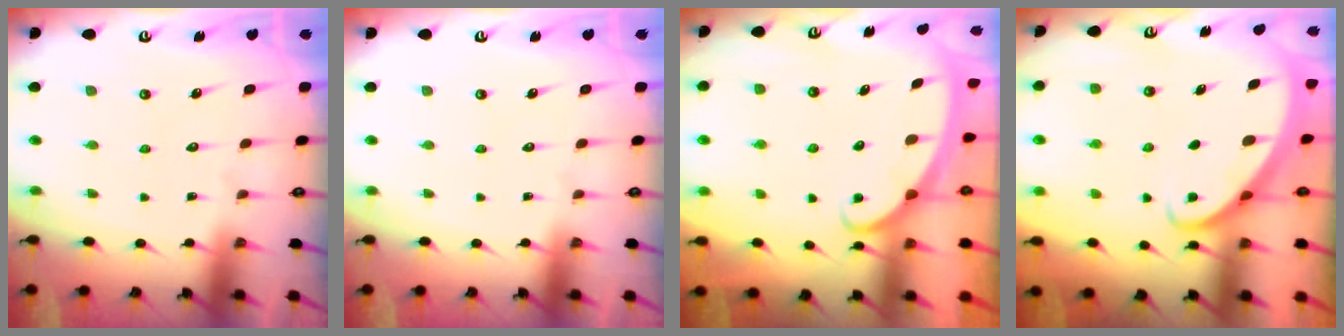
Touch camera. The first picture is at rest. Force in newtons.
{"total": 0.0}
{"total": 2.3, "press": 2.3, "slide": 0.4}
{"total": 2.5, "press": 2.5, "slide": 0.2}